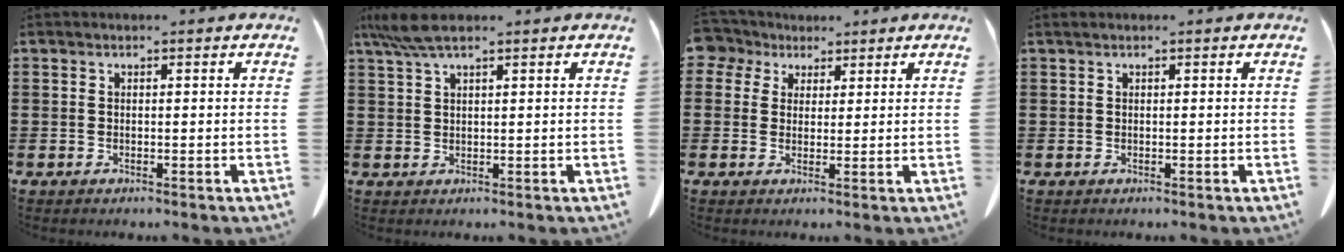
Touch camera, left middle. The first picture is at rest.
{"total": 4.5, "force": [3.1, 0.6, 3.2], "torque": [-0.068, 0.000, 0.056]}
{"total": 3.7, "force": [2.3, 2.8, 0.6], "torque": [-0.022, 0.006, 0.039]}
{"total": 0.0}